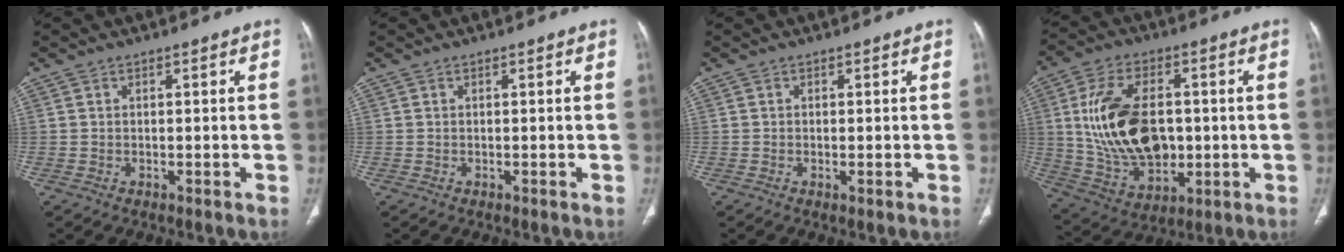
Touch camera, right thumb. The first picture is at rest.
{"total": 0.0}
{"total": 0.9, "force": [-0.3, 0.3, 0.9], "torque": [-0.017, -0.004, -0.003]}
{"total": 19.0, "force": [1.1, 11.7, 14.9], "torque": [-0.260, -0.004, 0.035]}